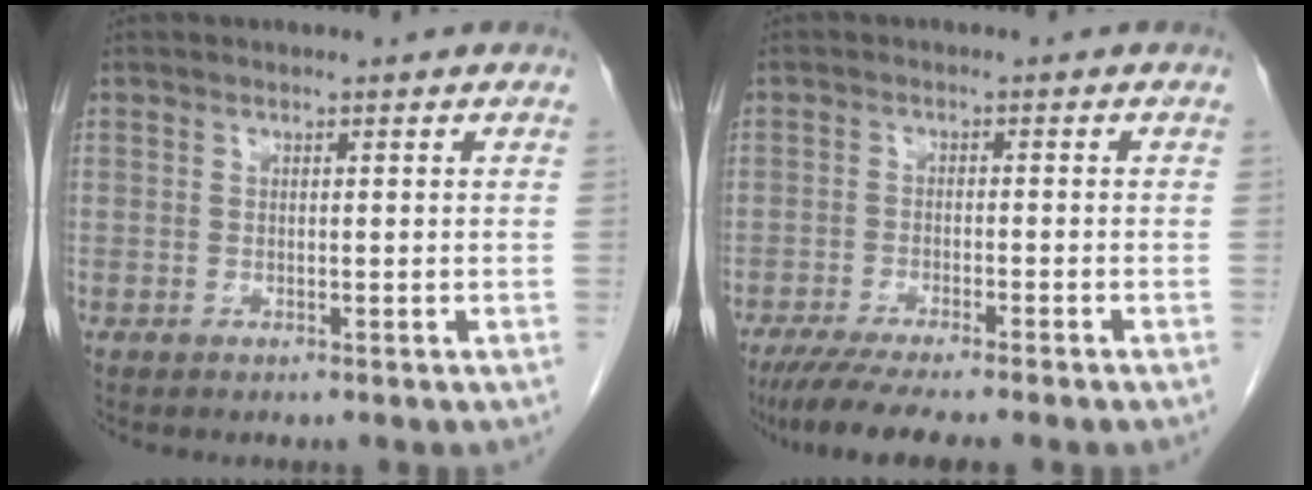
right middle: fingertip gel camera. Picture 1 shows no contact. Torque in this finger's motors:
{"motor_torque": [1.16, -0.98, 0.36, 0.12]}